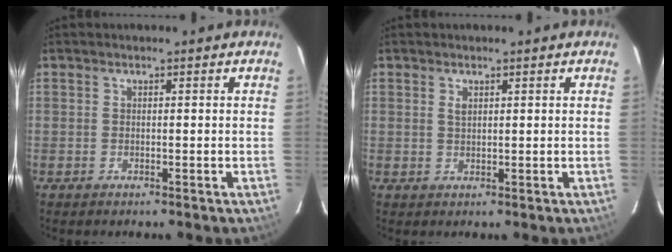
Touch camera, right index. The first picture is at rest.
{"total": 1.1, "force": [0.5, 0.6, 0.8], "torque": [-0.014, 0.002, 0.010]}